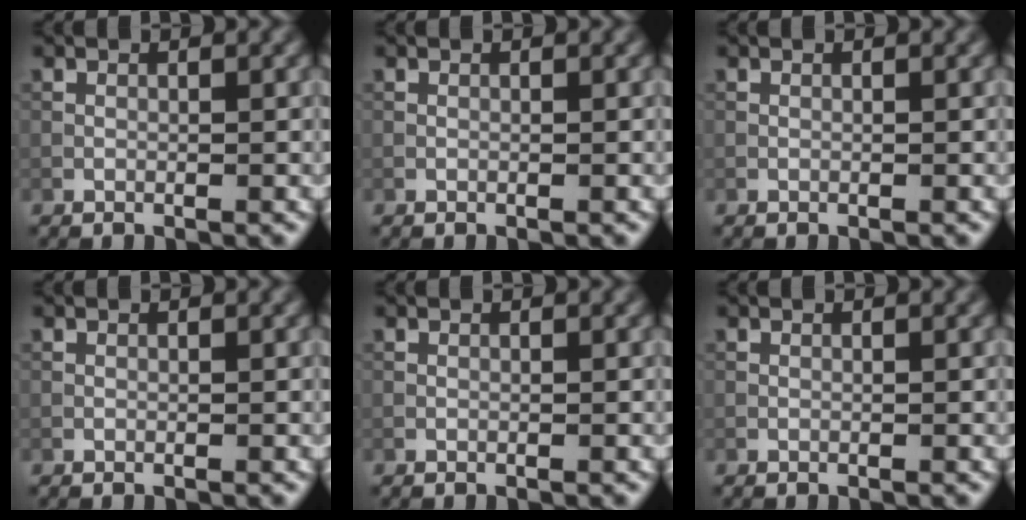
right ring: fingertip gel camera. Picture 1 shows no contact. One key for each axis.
{"total": 0.0}
{"total": 0.0}
{"total": 0.0}
{"total": 0.0}
{"total": 0.0}